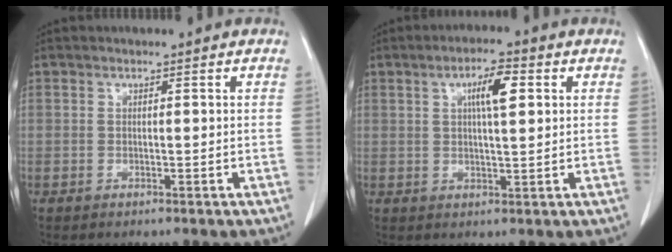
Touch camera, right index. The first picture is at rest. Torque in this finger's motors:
{"motor_torque": [0.82, 0.19, 0.37, 0.10]}